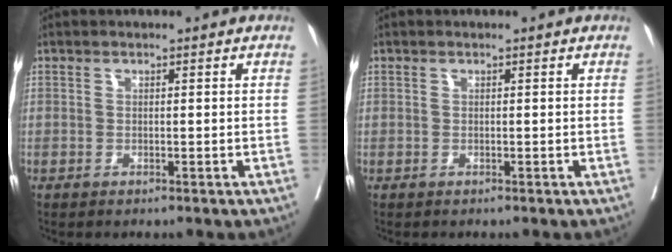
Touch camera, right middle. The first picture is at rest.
{"total": 0.0}